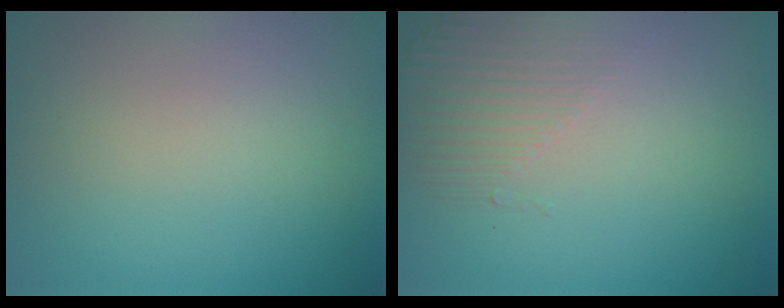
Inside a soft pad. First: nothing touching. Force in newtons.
{"total": 1.6, "press": 0.7, "slide": 1.4}